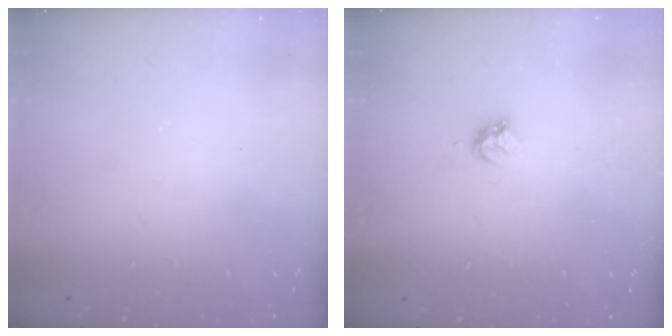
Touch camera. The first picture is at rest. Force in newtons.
{"total": 3.6, "press": 3.6, "slide": 0.7}